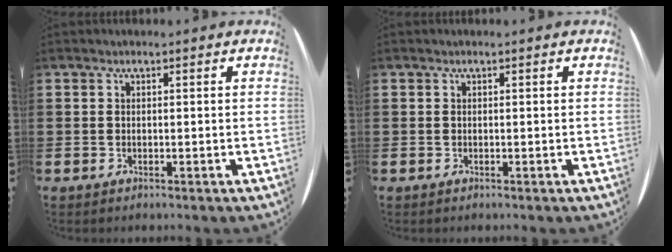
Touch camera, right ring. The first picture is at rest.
{"total": 0.0}